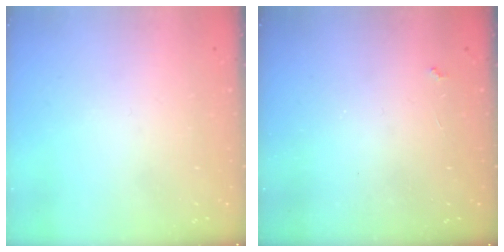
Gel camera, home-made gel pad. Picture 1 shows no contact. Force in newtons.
{"total": 2.3, "press": 2.3, "slide": 0.4}